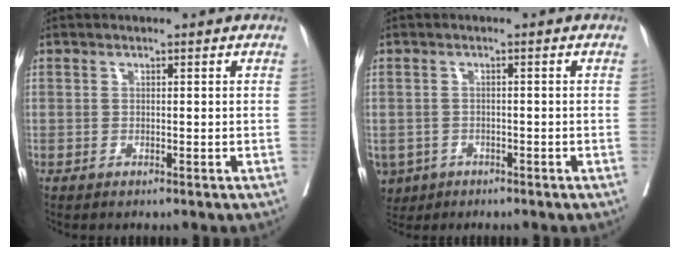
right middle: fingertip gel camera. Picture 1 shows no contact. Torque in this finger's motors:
{"motor_torque": [0.39, -0.32, 1.05, 0.21]}